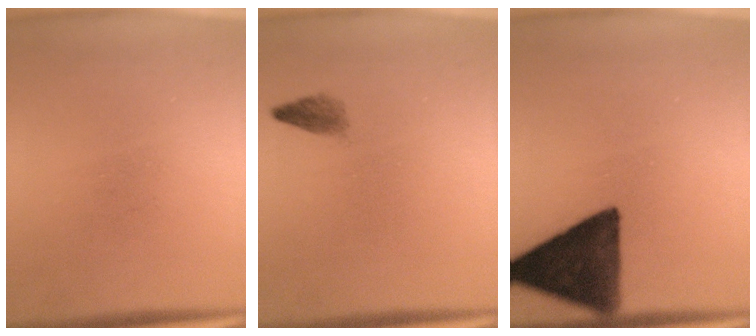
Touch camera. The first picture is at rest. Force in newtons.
{"total": 1.4}
{"total": 14.2}